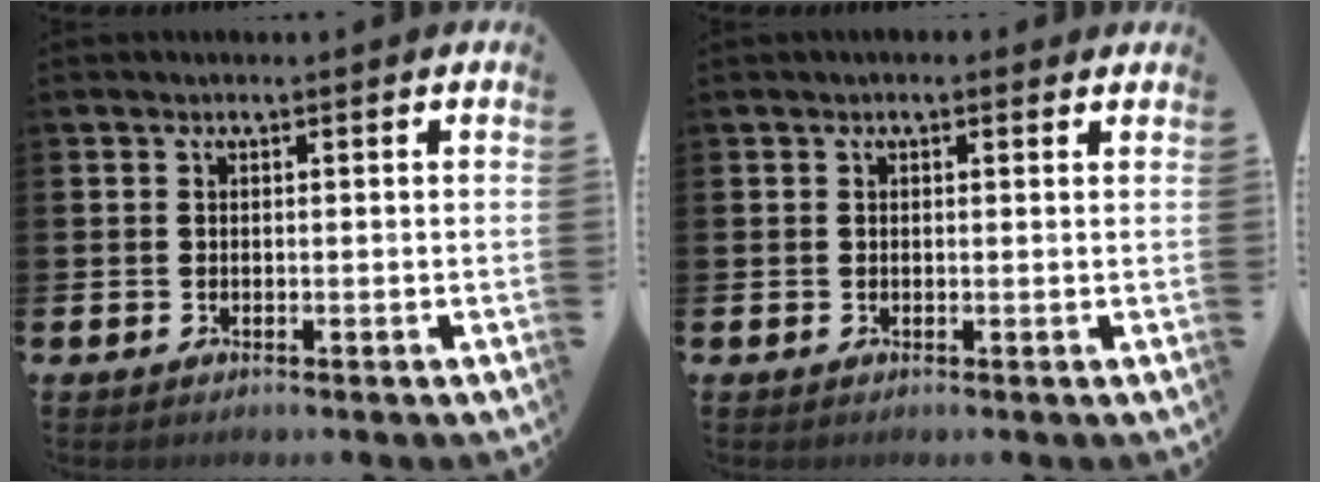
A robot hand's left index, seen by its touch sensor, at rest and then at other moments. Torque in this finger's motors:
{"motor_torque": [0.10, -0.53, -0.18, 0.01]}